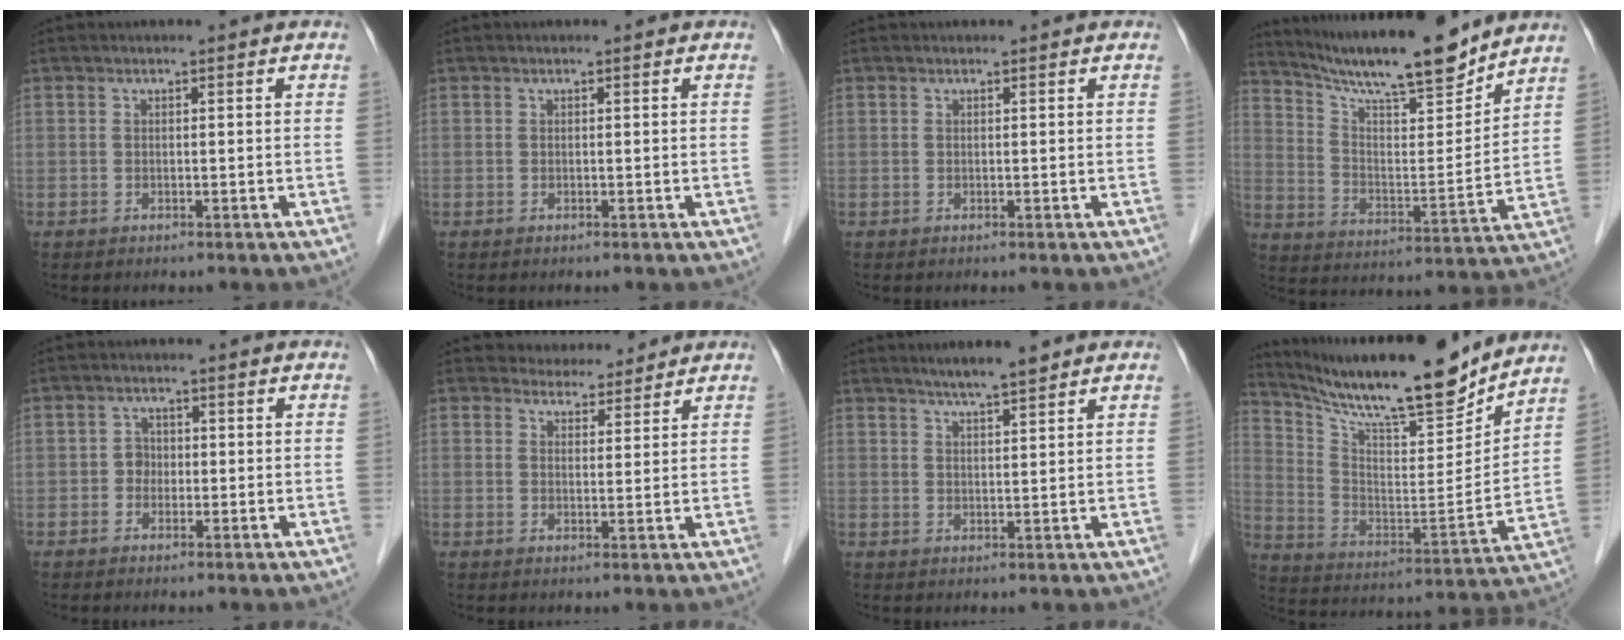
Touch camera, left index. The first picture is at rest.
{"total": 0.0}
{"total": 0.0}
{"total": 17.1, "force": [15.3, 1.5, 7.5], "torque": [-0.134, -0.008, 0.251]}
{"total": 2.1, "force": [-0.5, 1.9, 0.8], "torque": [-0.008, 0.007, -0.012]}
{"total": 4.5, "force": [4.2, 1.5, 0.2], "torque": [-0.001, 0.004, 0.059]}
{"total": 5.1, "force": [4.1, 0.2, 2.9], "torque": [-0.051, 0.011, 0.070]}
{"total": 20.9, "force": [18.4, 2.6, 9.5], "torque": [-0.177, -0.018, 0.299]}